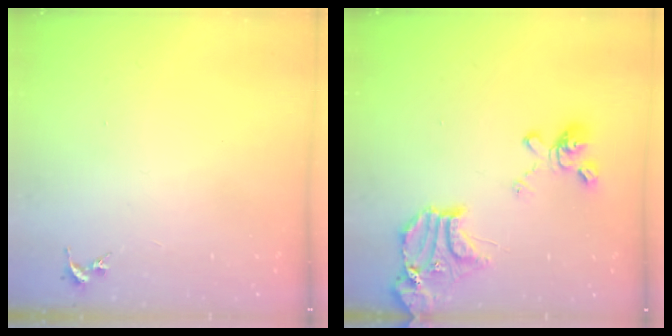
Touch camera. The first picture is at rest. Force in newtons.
{"total": 19.3, "press": 19.2, "slide": 2.2}